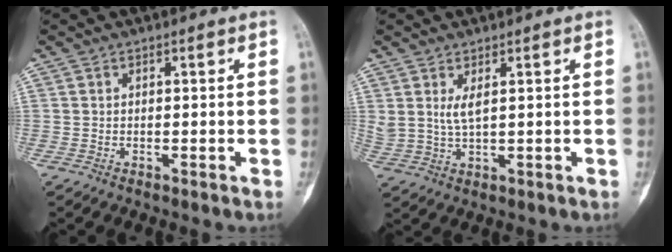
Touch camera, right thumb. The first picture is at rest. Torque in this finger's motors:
{"motor_torque": [0.00, 0.01, 0.25, 0.26, 0.07]}